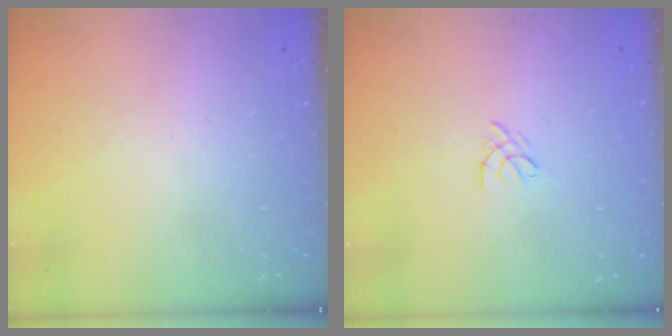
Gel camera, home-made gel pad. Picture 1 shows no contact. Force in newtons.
{"total": 2.0, "press": 1.9, "slide": 0.5}